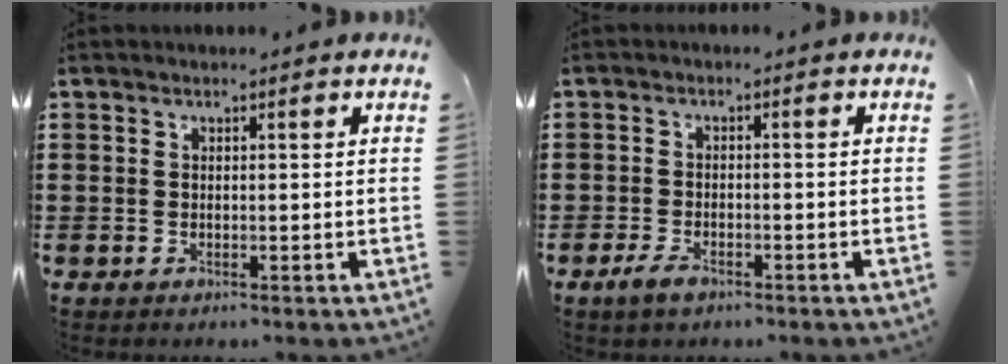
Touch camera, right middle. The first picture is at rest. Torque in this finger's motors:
{"motor_torque": [1.99, 0.14, 0.31, 0.08]}